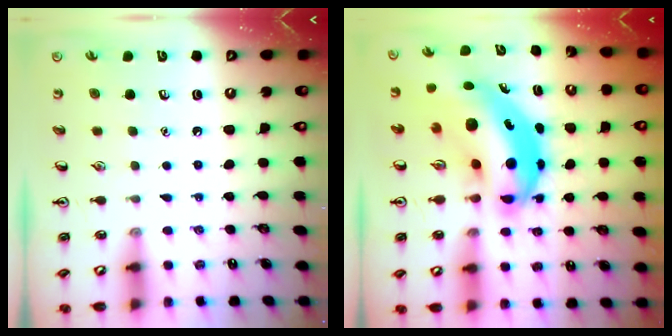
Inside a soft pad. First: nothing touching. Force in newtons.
{"total": 12.5, "press": 12.0, "slide": 3.3}